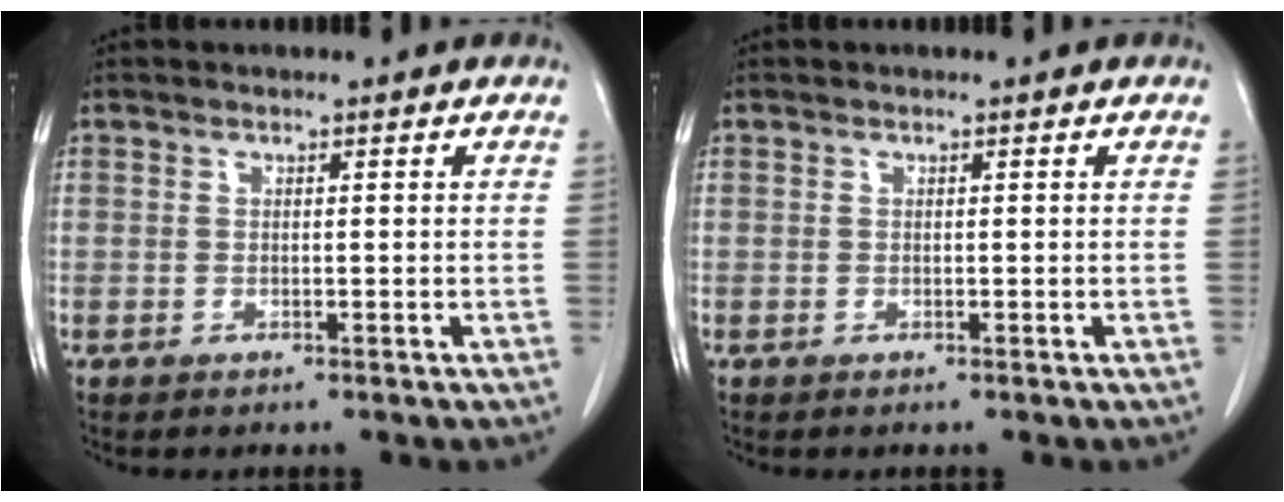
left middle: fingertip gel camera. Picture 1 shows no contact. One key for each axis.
{"total": 0.0}